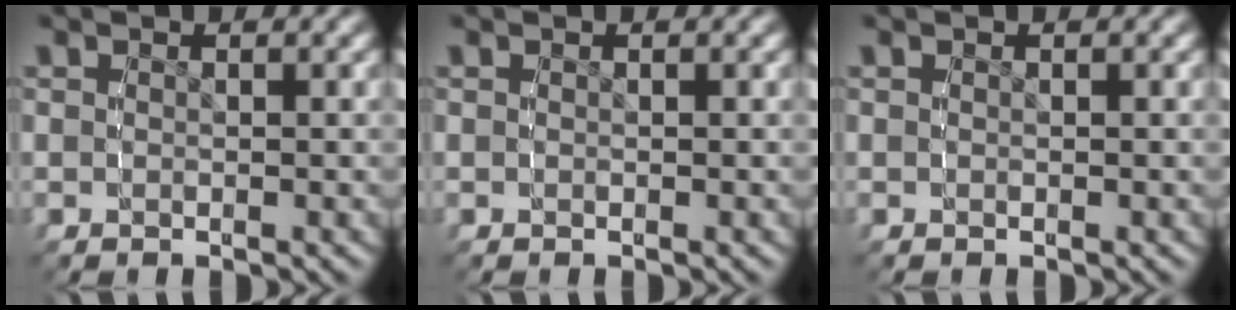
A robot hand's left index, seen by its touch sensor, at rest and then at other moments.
{"total": 0.0}
{"total": 0.0}